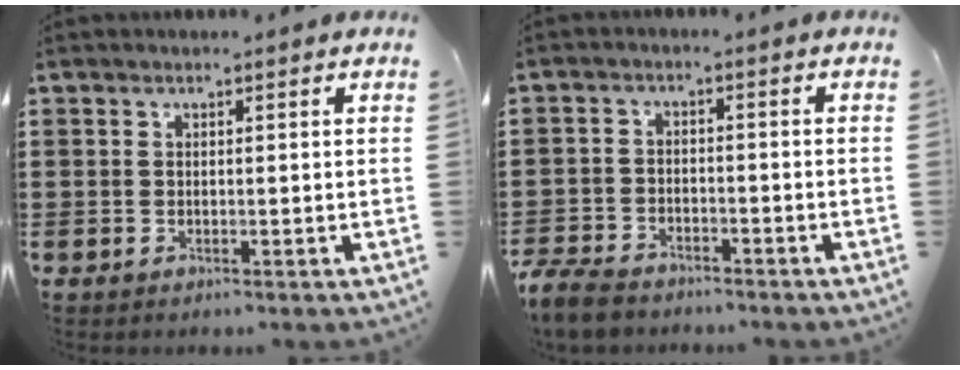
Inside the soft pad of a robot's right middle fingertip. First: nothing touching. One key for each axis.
{"total": 4.5, "fx": -4.1, "fy": 1.2, "fz": 1.2, "tx": -0.041, "ty": -0.001, "tz": -0.089}